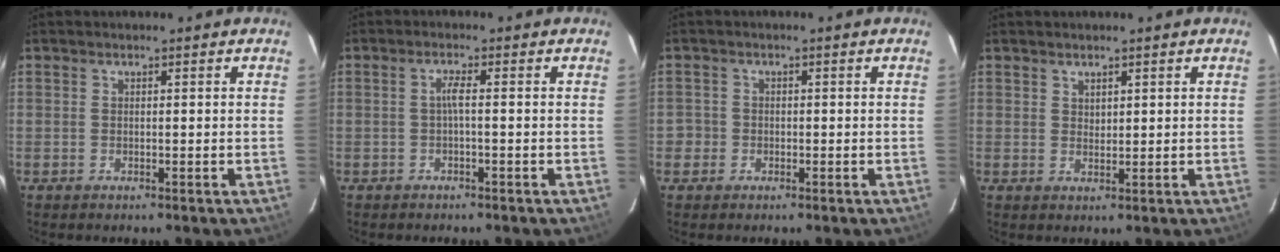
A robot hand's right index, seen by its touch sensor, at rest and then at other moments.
{"total": 1.4, "force": [-0.3, -0.2, 1.4], "torque": [-0.025, 0.004, -0.007]}
{"total": 2.3, "force": [-1.0, 2.1, 0.1], "torque": [-0.004, 0.008, -0.018]}
{"total": 1.6, "force": [1.3, 0.8, 0.5], "torque": [-0.004, 0.002, 0.023]}